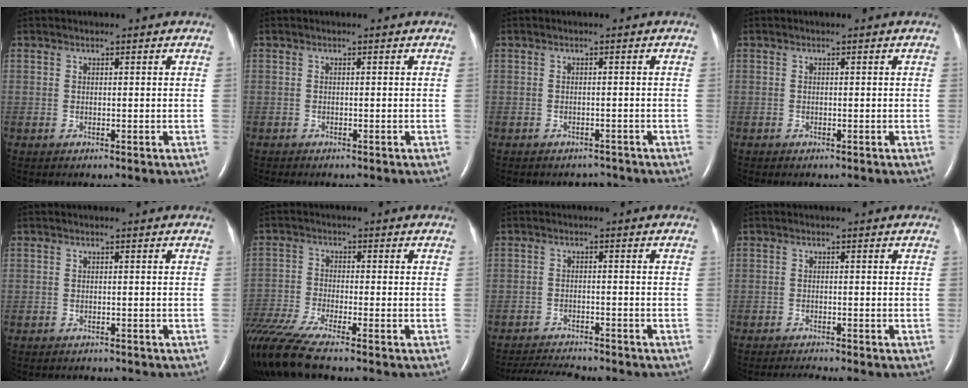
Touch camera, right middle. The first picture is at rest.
{"total": 1.8, "force": [-1.5, 0.5, 0.8], "torque": [-0.014, -0.004, -0.015]}
{"total": 1.9, "force": [-1.7, 0.8, -0.3], "torque": [0.003, -0.002, -0.024]}
{"total": 0.0}
{"total": 1.9, "force": [-1.9, 0.5, 0.1], "torque": [-0.005, -0.004, -0.022]}
{"total": 10.4, "force": [-8.6, -0.2, 5.7], "torque": [-0.118, -0.032, -0.159]}
{"total": 6.7, "force": [-6.5, 0.3, 1.6], "torque": [-0.031, -0.013, -0.104]}
{"total": 2.4, "force": [-2.2, -0.8, 0.4], "torque": [-0.017, -0.014, -0.038]}